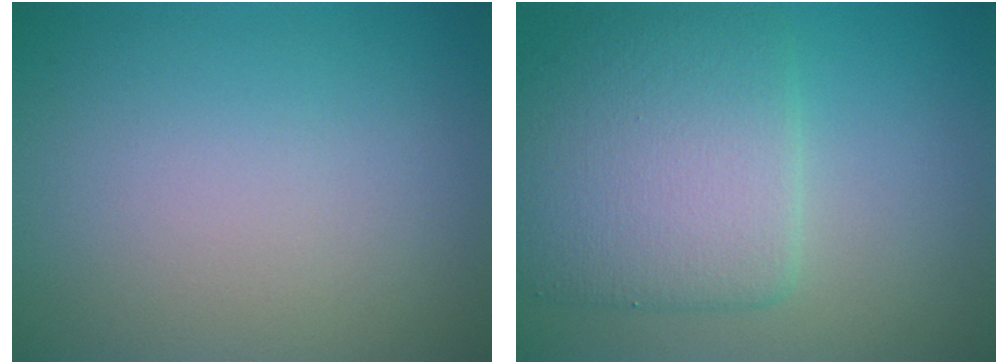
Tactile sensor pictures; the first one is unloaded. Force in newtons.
{"total": 7.0, "press": 7.0, "slide": 0.2}